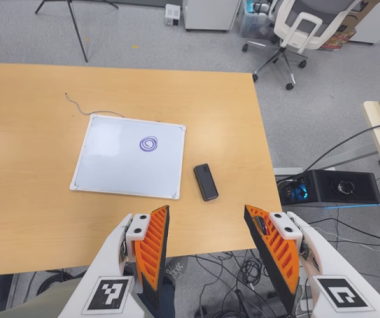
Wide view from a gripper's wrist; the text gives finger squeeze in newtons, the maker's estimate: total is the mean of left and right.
{"total": 0.0}